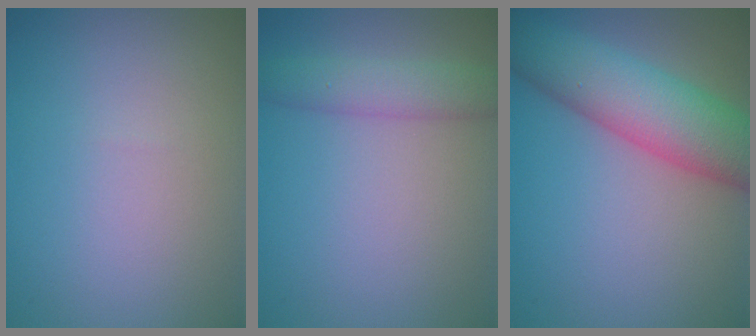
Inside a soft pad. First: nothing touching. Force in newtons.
{"total": 3.0, "press": 3.0, "slide": 0.2}
{"total": 8.1, "press": 8.1, "slide": 0.5}